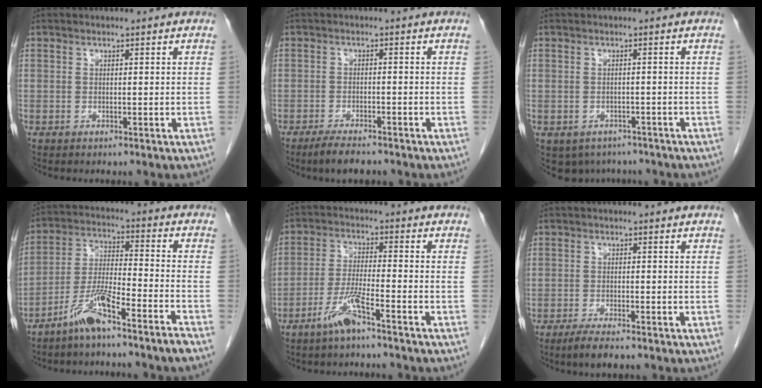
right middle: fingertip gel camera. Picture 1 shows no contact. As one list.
[{"total": 4.1, "force": [-3.3, 0.9, 2.2], "torque": [-0.043, -0.006, -0.056]}, {"total": 6.0, "force": [-4.5, 3.8, 0.9], "torque": [-0.008, 0.002, -0.055]}, {"total": 8.9, "force": [-6.7, -0.4, 5.8], "torque": [-0.120, -0.003, -0.128]}, {"total": 5.7, "force": [-4.0, -0.1, 4.0], "torque": [-0.087, -0.005, -0.083]}, {"total": 3.2, "force": [-2.5, 0.4, 2.0], "torque": [-0.043, -0.007, -0.044]}]